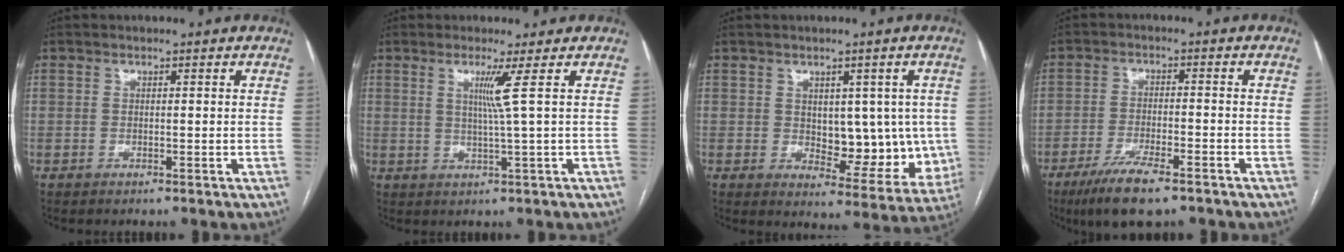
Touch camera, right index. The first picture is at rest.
{"total": 3.6, "force": [1.1, -1.7, 3.0], "torque": [-0.056, -0.009, 0.025]}
{"total": 10.1, "force": [0.3, 5.6, 8.4], "torque": [-0.090, 0.003, 0.021]}
{"total": 9.2, "force": [-6.4, 1.5, 6.3], "torque": [-0.113, -0.019, -0.106]}